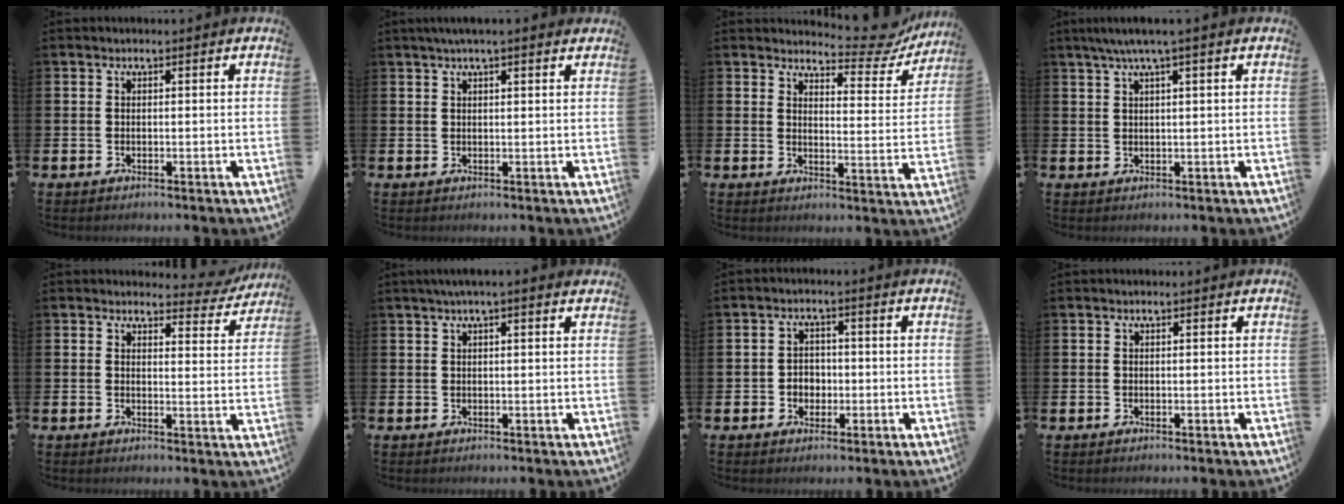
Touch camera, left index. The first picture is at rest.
{"total": 2.4, "force": [1.9, 0.2, 1.5], "torque": [-0.019, -0.001, 0.031]}
{"total": 5.8, "force": [5.4, 1.4, 1.4], "torque": [-0.019, -0.044, 0.088]}
{"total": 3.1, "force": [1.9, -0.3, 2.4], "torque": [-0.052, 0.003, 0.033]}
{"total": 3.1, "force": [2.8, 1.2, 0.4], "torque": [0.001, -0.021, 0.044]}
{"total": 1.9, "force": [1.3, 0.0, 1.4], "torque": [-0.023, 0.001, 0.022]}
{"total": 2.8, "force": [-0.6, 2.5, 1.0], "torque": [-0.014, 0.002, -0.018]}
{"total": 0.0}